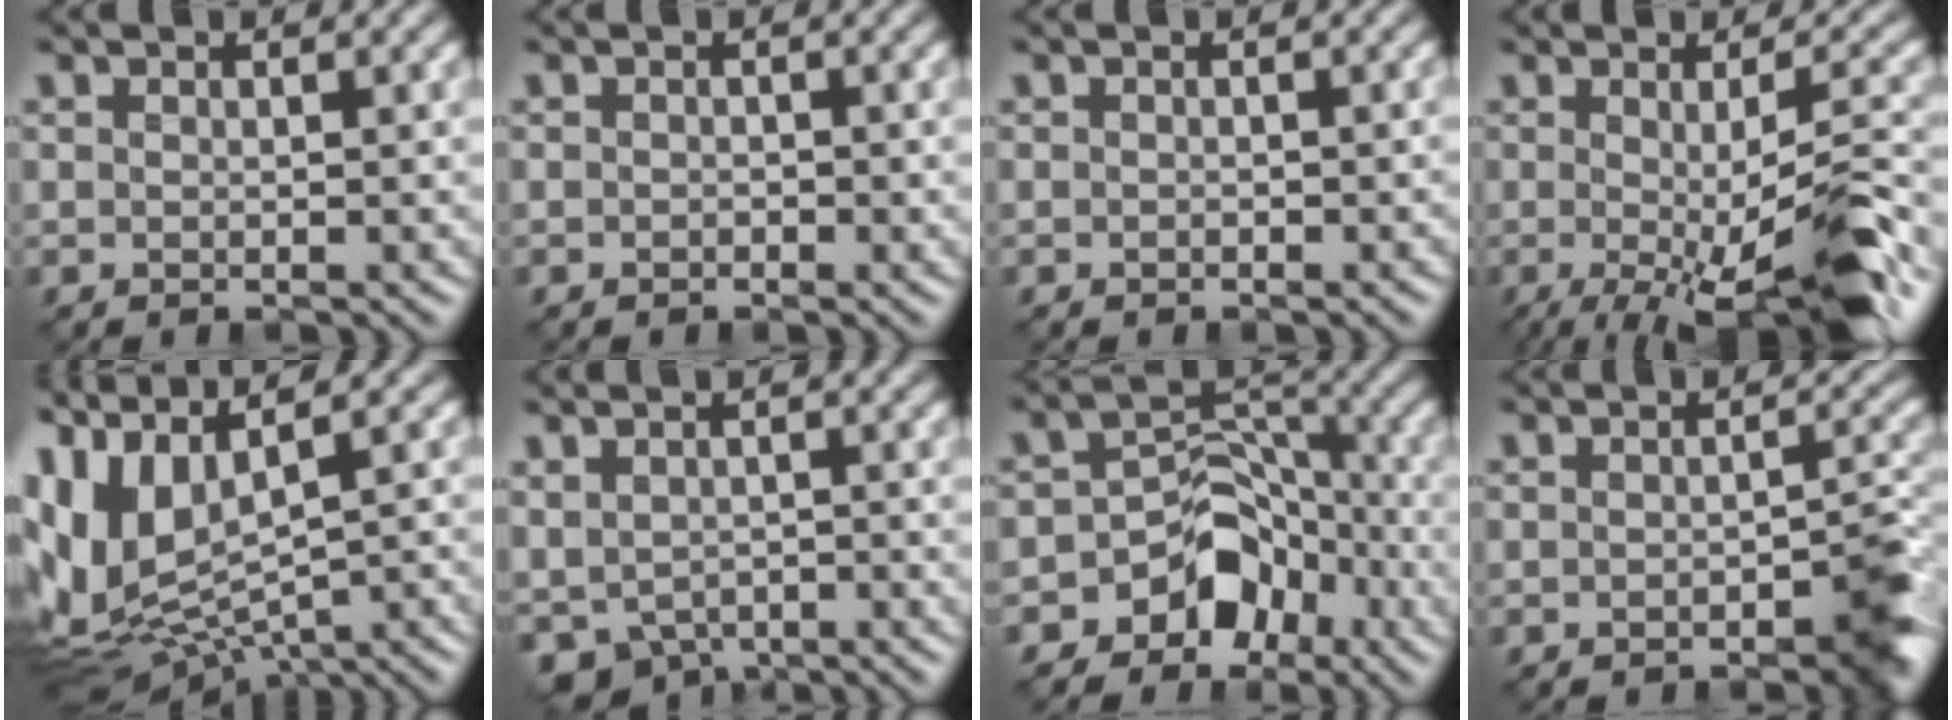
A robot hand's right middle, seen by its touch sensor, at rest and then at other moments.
{"total": 0.7, "force": [-0.6, 0.4, 0.2], "torque": [-0.003, -0.001, -0.015]}
{"total": 0.8, "force": [-0.5, 0.4, 0.4], "torque": [-0.006, -0.002, -0.011]}
{"total": 9.5, "force": [-2.9, 1.8, 8.9], "torque": [-0.126, -0.013, -0.041]}
{"total": 13.0, "force": [0.3, 7.4, 10.6], "torque": [-0.243, -0.016, 0.049]}
{"total": 6.1, "force": [-2.2, 4.6, 3.3], "torque": [-0.063, -0.028, -0.028]}
{"total": 8.8, "force": [-6.0, 5.8, 2.6], "torque": [-0.015, 0.016, -0.105]}
{"total": 5.1, "force": [-2.8, 2.3, 3.6], "torque": [-0.034, -0.008, -0.041]}